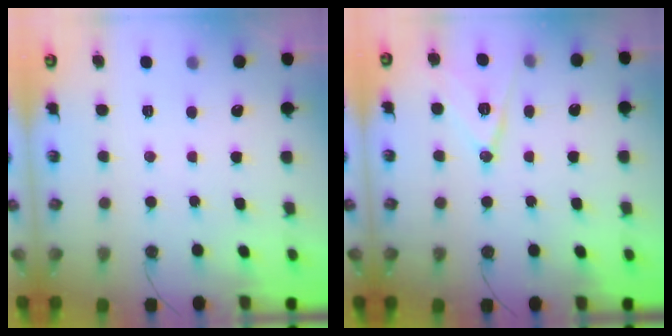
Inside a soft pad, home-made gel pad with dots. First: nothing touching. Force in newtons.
{"total": 11.8, "press": 11.3, "slide": 3.4}